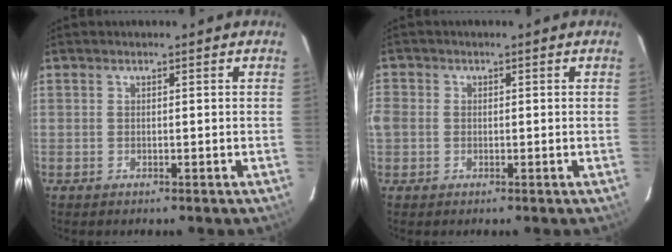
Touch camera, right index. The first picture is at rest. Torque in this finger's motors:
{"motor_torque": [0.43, 0.05, 0.20, 0.04]}